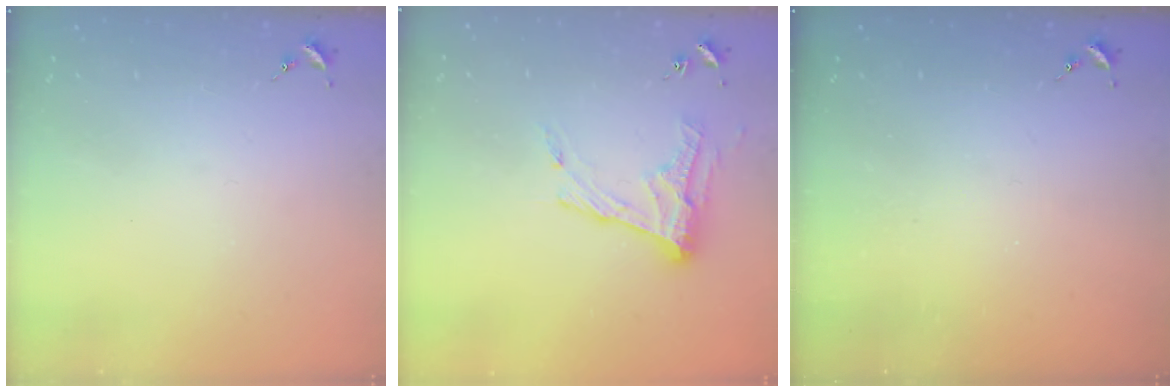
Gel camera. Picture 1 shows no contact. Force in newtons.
{"total": 13.4, "press": 13.4, "slide": 0.5}
{"total": 0.0}